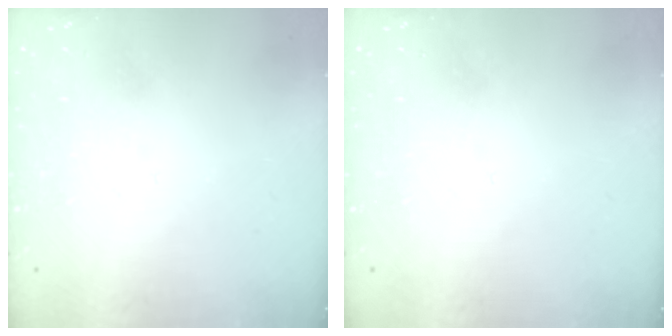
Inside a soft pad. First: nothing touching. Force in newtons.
{"total": 0.0}